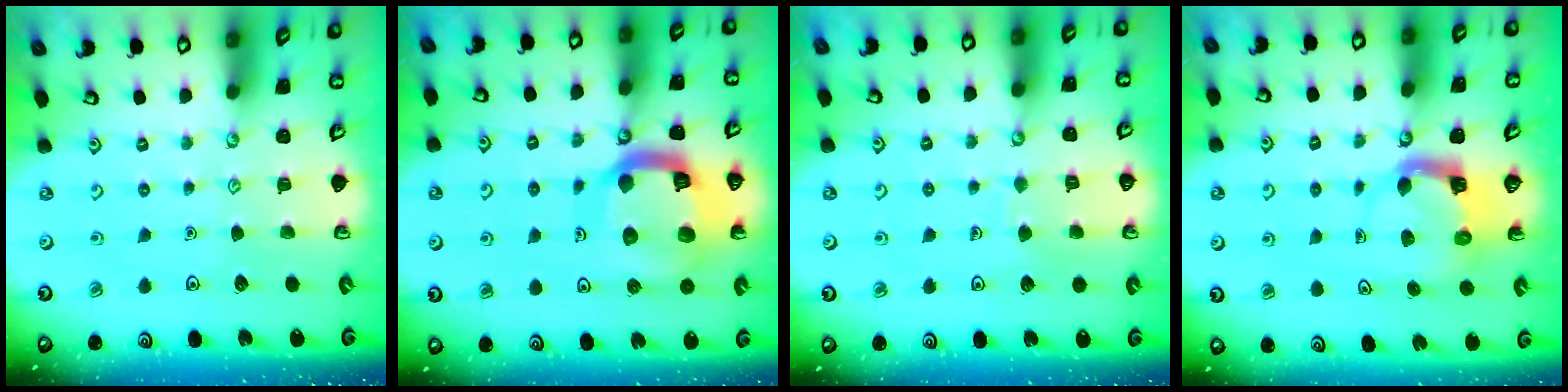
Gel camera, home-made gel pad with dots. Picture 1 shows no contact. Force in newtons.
{"total": 17.9, "press": 17.8, "slide": 1.9}
{"total": 5.2, "press": 5.2, "slide": 0.4}
{"total": 3.6, "press": 3.6, "slide": 0.6}